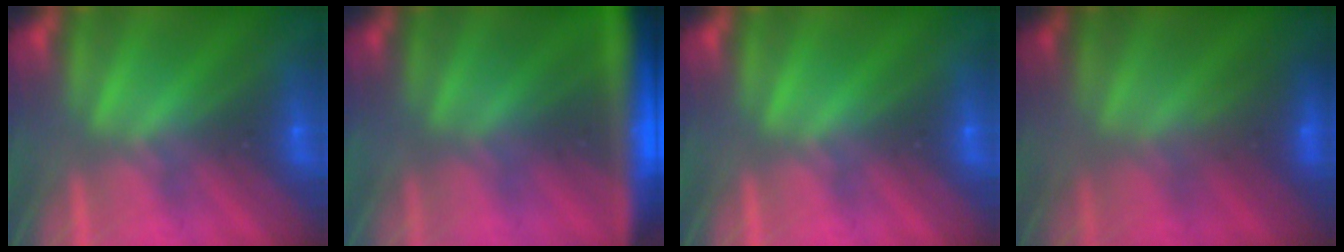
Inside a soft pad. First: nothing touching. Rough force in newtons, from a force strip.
{"total": 5.8}
{"total": 0.0}
{"total": 2.9}